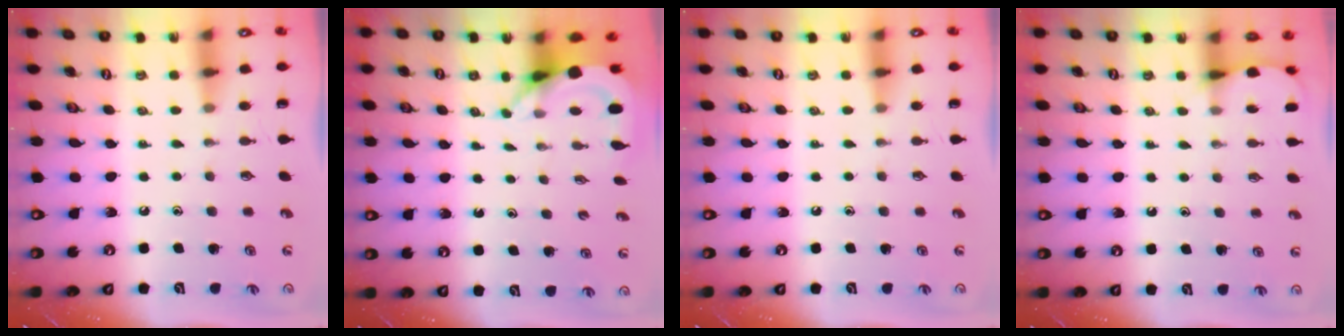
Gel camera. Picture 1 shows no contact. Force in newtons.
{"total": 3.9, "press": 3.9, "slide": 0.2}
{"total": 0.0}
{"total": 3.5, "press": 3.5, "slide": 0.5}